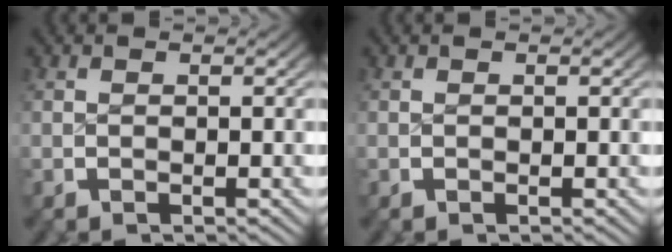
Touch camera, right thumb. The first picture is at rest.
{"total": 0.0}